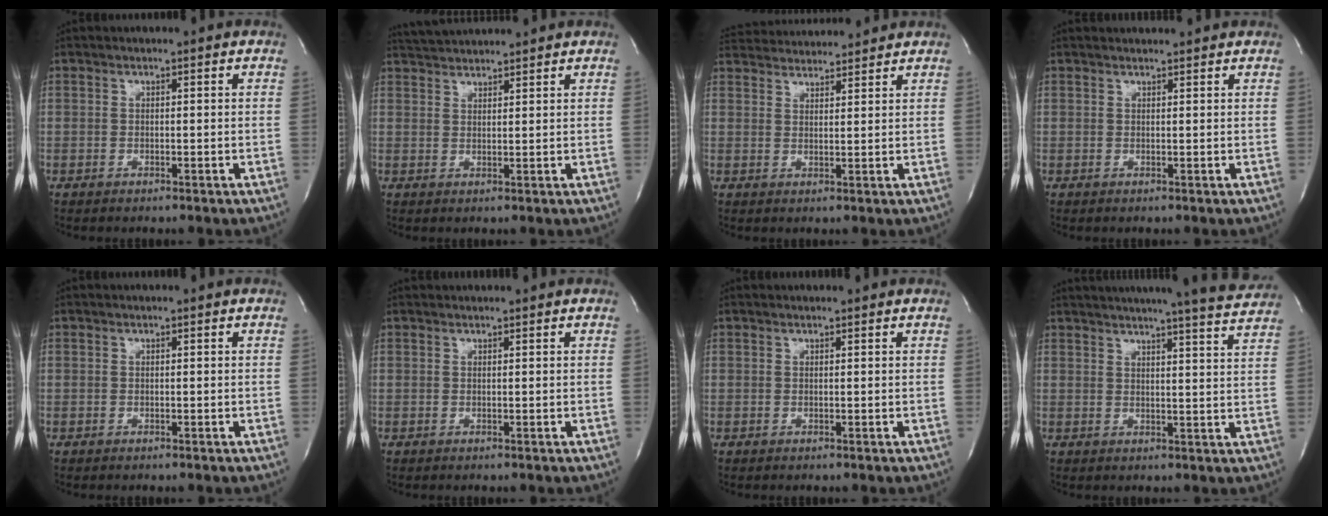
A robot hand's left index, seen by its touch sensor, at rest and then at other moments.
{"total": 5.3, "force": [5.2, -0.1, 1.0], "torque": [-0.026, 0.031, 0.091]}
{"total": 11.1, "force": [10.7, 1.2, 2.7], "torque": [-0.054, 0.030, 0.164]}
{"total": 2.8, "force": [2.7, 0.2, 0.4], "torque": [-0.010, 0.017, 0.036]}
{"total": 0.0}
{"total": 1.3, "force": [1.3, 0.0, 0.2], "torque": [-0.004, 0.015, 0.023]}
{"total": 0.7, "force": [0.7, 0.0, 0.1], "torque": [-0.007, 0.006, 0.012]}
{"total": 18.0, "force": [16.6, -0.7, 6.8], "torque": [-0.106, -0.037, 0.200]}